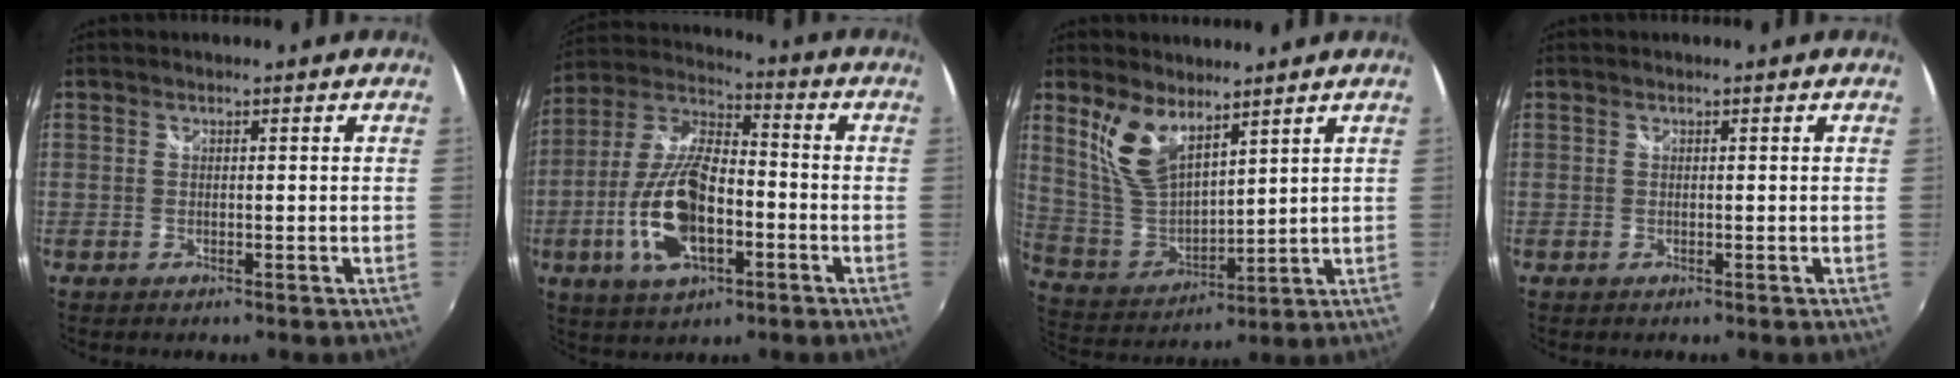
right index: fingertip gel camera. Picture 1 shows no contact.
{"total": 16.2, "force": [-4.8, 7.2, 13.7], "torque": [-0.288, -0.003, -0.088]}
{"total": 11.0, "force": [6.7, 5.0, 7.2], "torque": [-0.146, -0.002, 0.147]}
{"total": 0.0}